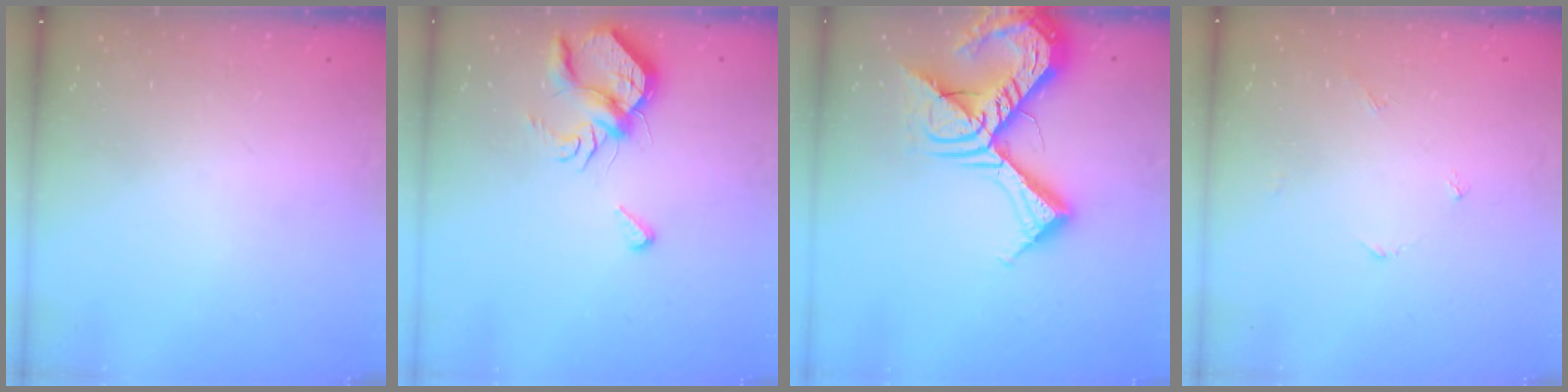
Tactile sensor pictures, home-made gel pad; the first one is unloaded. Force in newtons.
{"total": 6.7, "press": 6.6, "slide": 0.8}
{"total": 19.8, "press": 19.7, "slide": 2.3}
{"total": 1.8, "press": 1.8, "slide": 0.2}